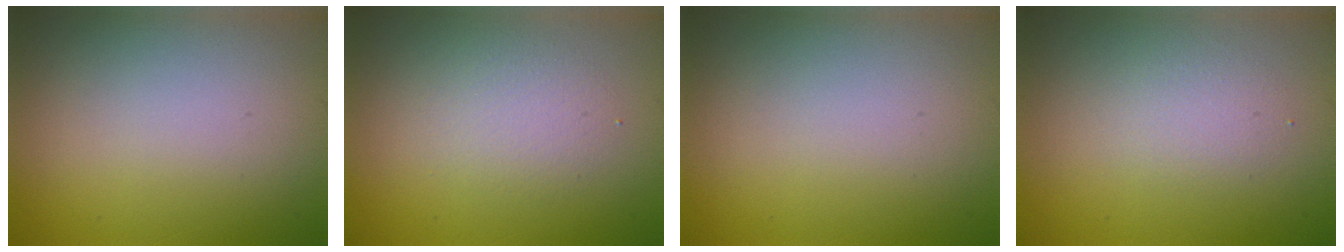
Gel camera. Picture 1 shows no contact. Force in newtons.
{"total": 2.2, "press": 2.2, "slide": 0.0}
{"total": 0.0}
{"total": 1.7, "press": 1.7, "slide": 0.2}